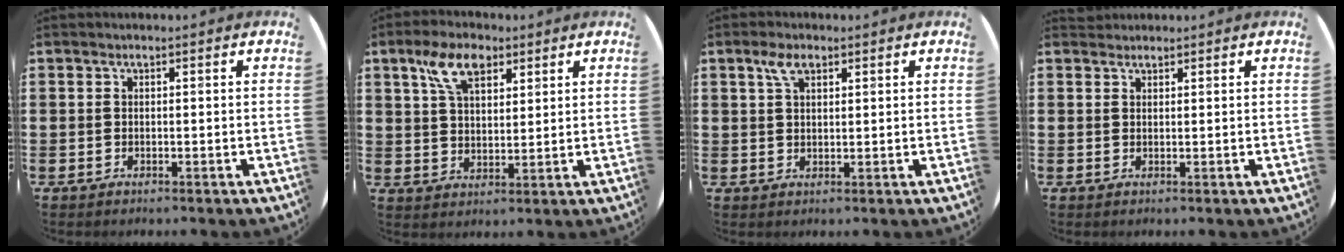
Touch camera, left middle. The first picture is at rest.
{"total": 7.2, "force": [4.3, 3.7, 4.3], "torque": [-0.082, 0.007, 0.077]}
{"total": 3.1, "force": [2.0, 1.5, 1.9], "torque": [-0.044, 0.006, 0.036]}
{"total": 1.0, "force": [1.0, 0.3, -0.1], "torque": [0.001, 0.002, 0.020]}